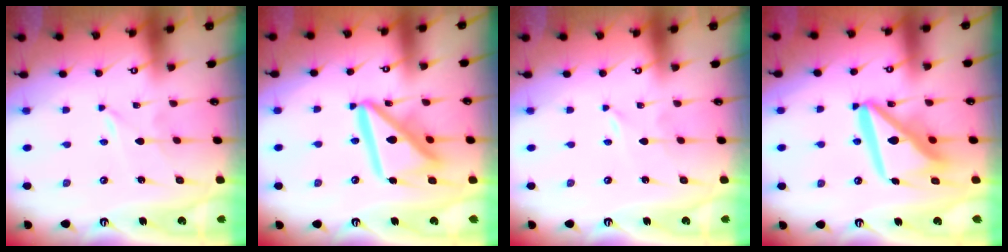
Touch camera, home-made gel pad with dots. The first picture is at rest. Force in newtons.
{"total": 16.5, "press": 16.4, "slide": 1.8}
{"total": 0.0}
{"total": 15.6, "press": 15.5, "slide": 2.1}